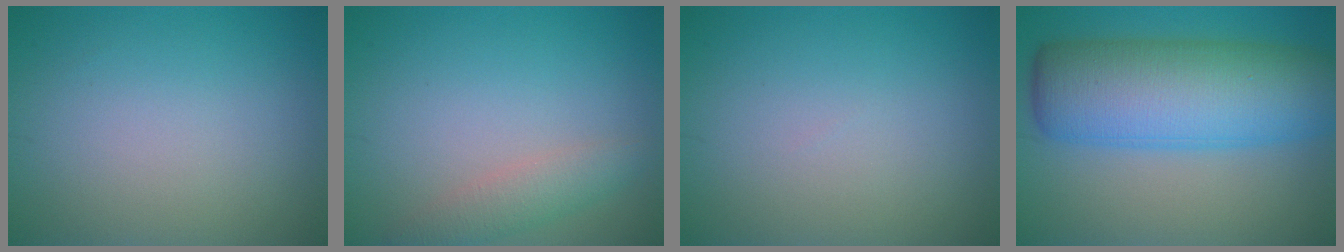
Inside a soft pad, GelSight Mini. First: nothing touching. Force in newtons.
{"total": 2.3, "press": 2.3, "slide": 0.1}
{"total": 0.0}
{"total": 11.5, "press": 11.5, "slide": 0.3}